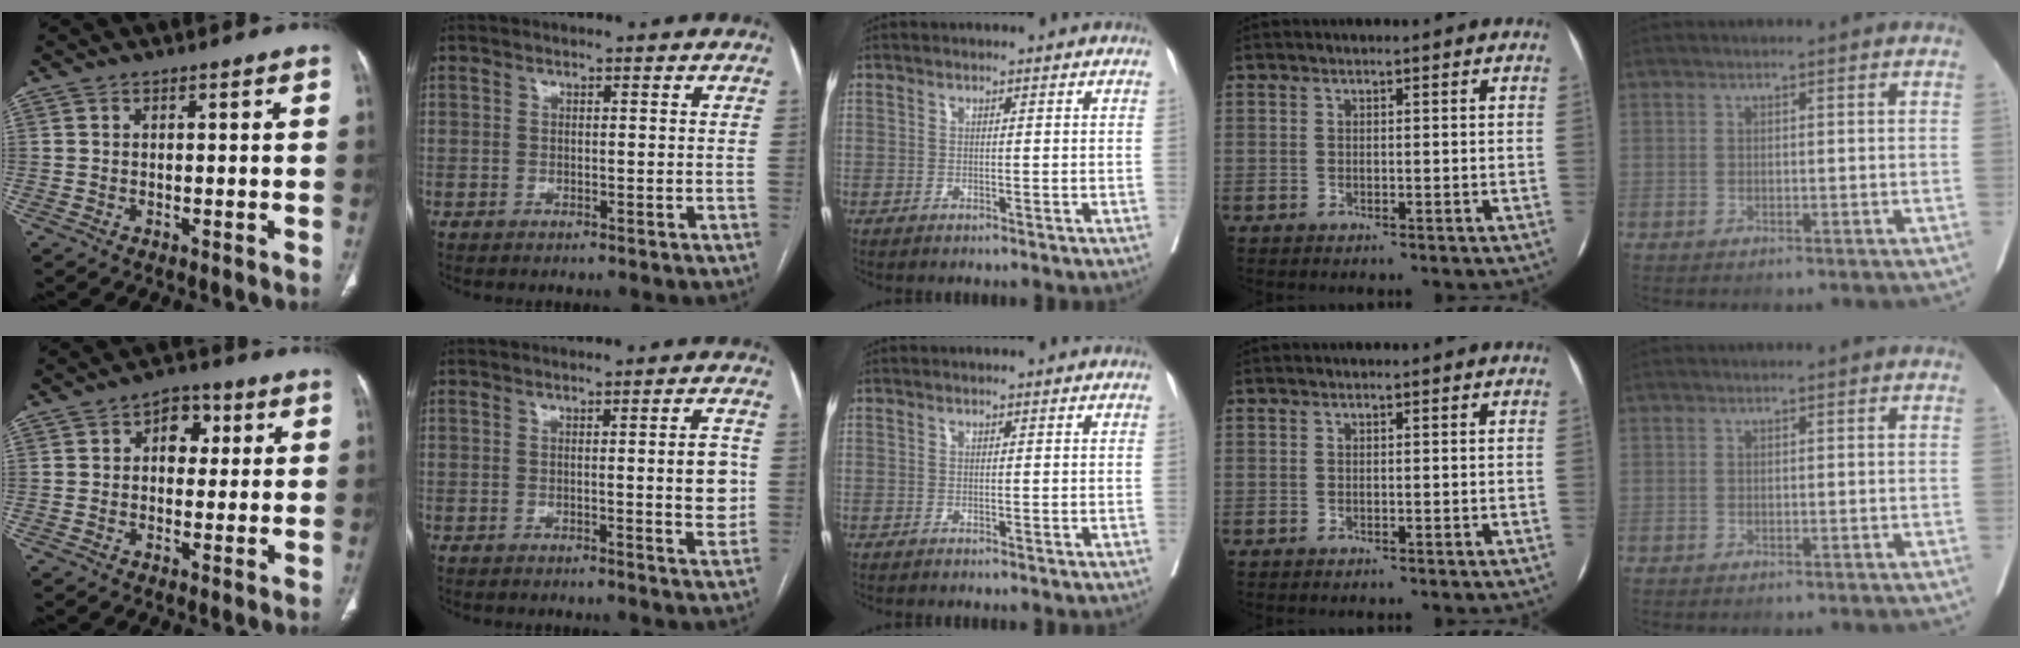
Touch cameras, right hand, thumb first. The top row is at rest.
{"thumb": {"total": 6.1, "force": [1.3, 4.4, 4.0], "torque": [-0.021, 0.007, 0.011]}, "index": {"total": 4.6, "force": [-0.1, 0.6, 4.5], "torque": [-0.055, -0.001, -0.004]}}